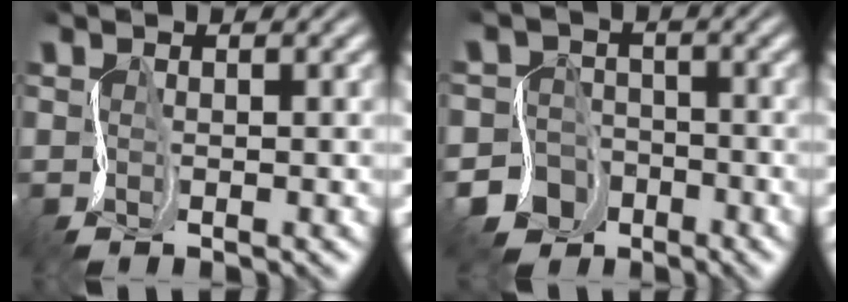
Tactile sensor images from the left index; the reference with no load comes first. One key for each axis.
{"total": 6.5, "fx": -3.8, "fy": 5.3, "fz": 0.5, "tx": 0.009, "ty": -0.013, "tz": -0.078}